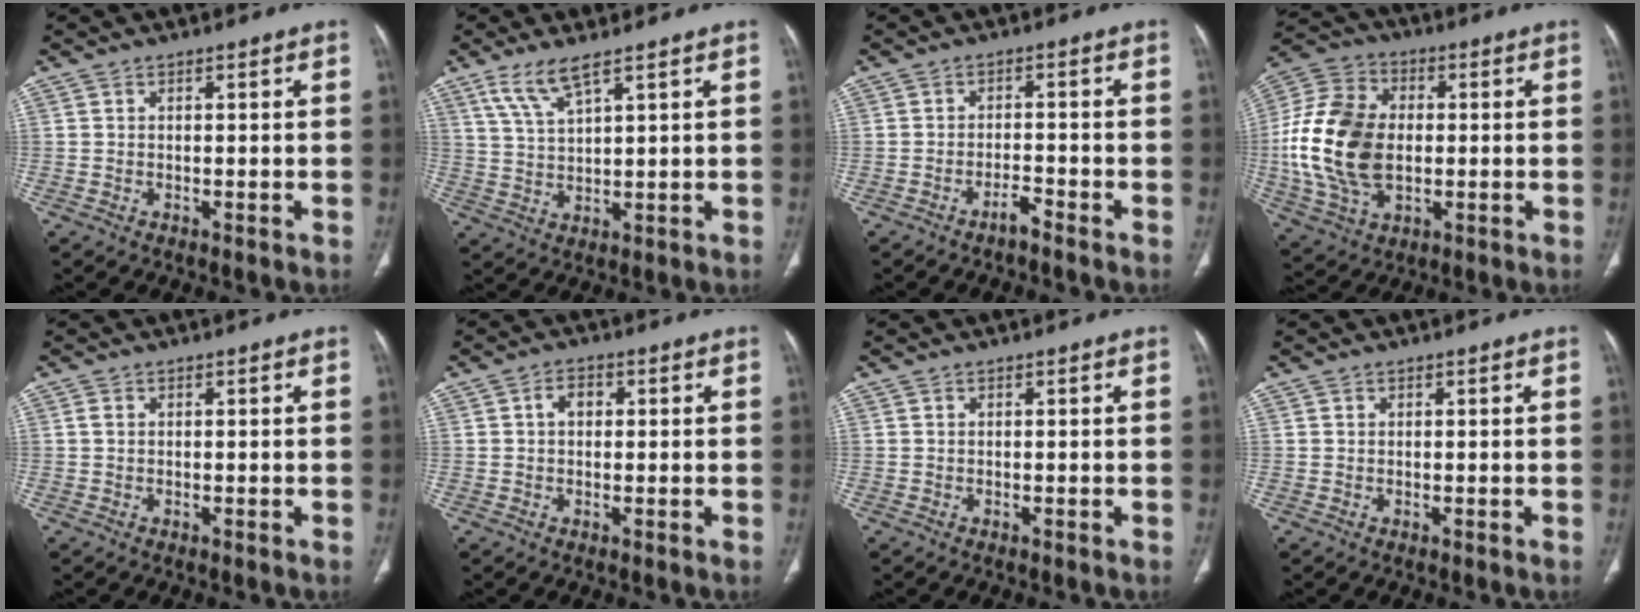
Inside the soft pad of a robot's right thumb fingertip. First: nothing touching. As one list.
[{"total": 6.4, "force": [4.3, 1.4, 4.6], "torque": [-0.100, -0.016, 0.095]}, {"total": 2.2, "force": [-1.9, 0.2, 1.1], "torque": [-0.024, 0.012, -0.033]}, {"total": 19.0, "force": [-0.7, 12.8, 14.1], "torque": [-0.282, 0.010, -0.007]}, {"total": 0.6, "force": [0.0, 0.3, 0.6], "torque": [-0.015, -0.001, 0.000]}, {"total": 2.6, "force": [0.4, 1.8, 1.8], "torque": [-0.026, 0.010, 0.003]}, {"total": 0.0}, {"total": 0.0}]